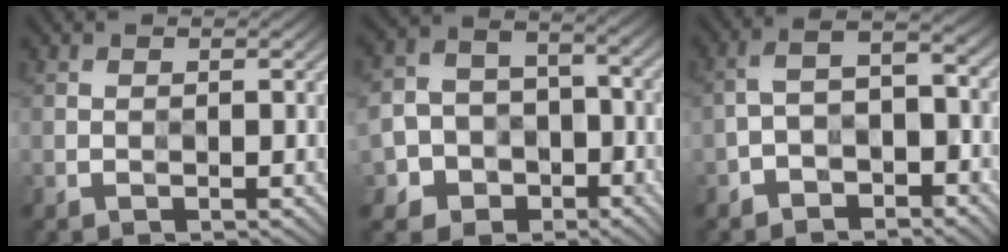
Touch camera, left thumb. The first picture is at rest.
{"total": 8.4, "force": [-3.9, 6.9, 2.8], "torque": [-0.069, -0.011, -0.092]}
{"total": 5.6, "force": [-3.5, 3.1, 3.0], "torque": [-0.047, 0.008, -0.072]}